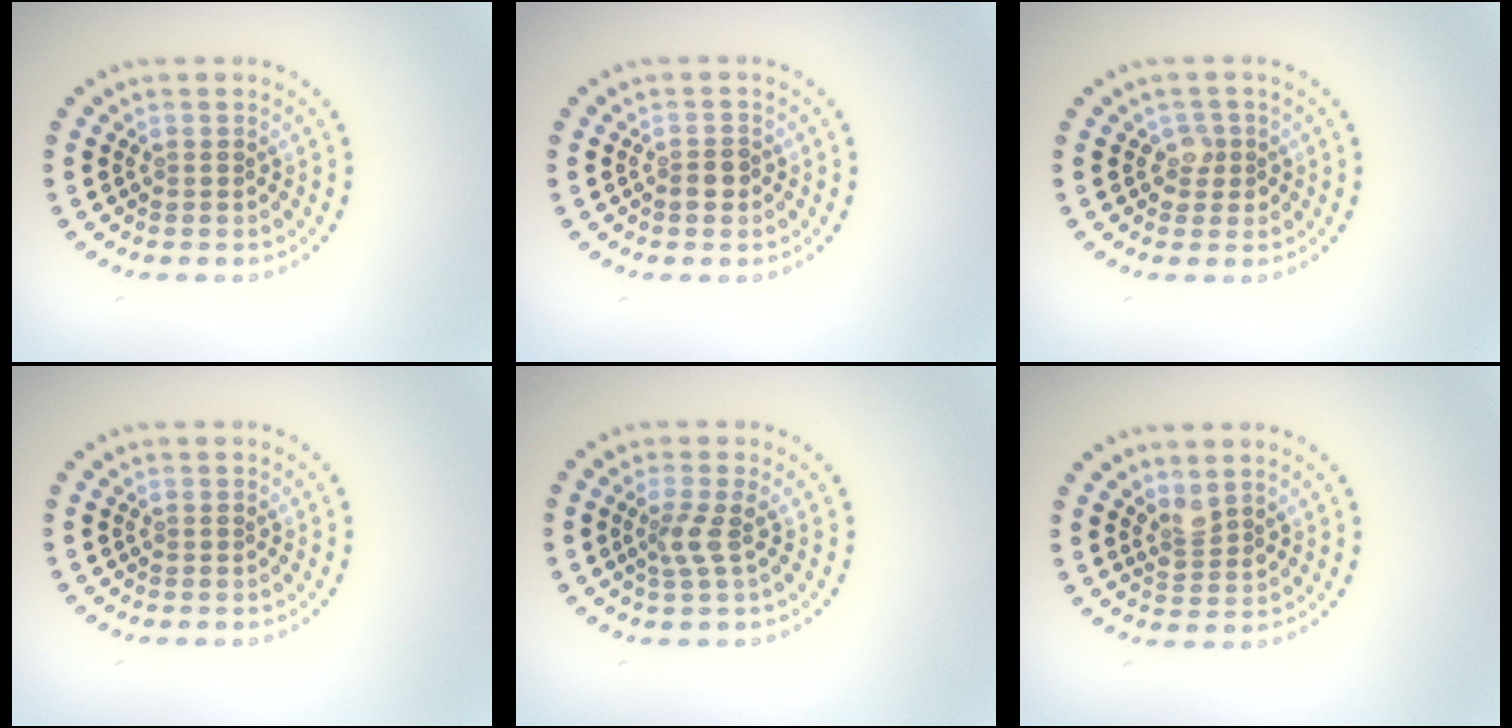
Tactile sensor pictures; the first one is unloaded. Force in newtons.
{"total": 1.4, "press": 1.3, "slide": 0.6}
{"total": 1.6, "press": 1.4, "slide": 0.9}
{"total": 0.0}
{"total": 2.0, "press": 1.4, "slide": 1.4}
{"total": 1.8, "press": 1.4, "slide": 1.1}